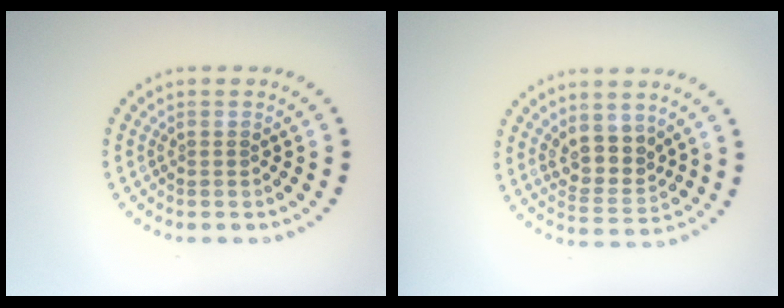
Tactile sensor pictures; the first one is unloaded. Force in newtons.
{"total": 3.4, "press": 3.0, "slide": 1.5}